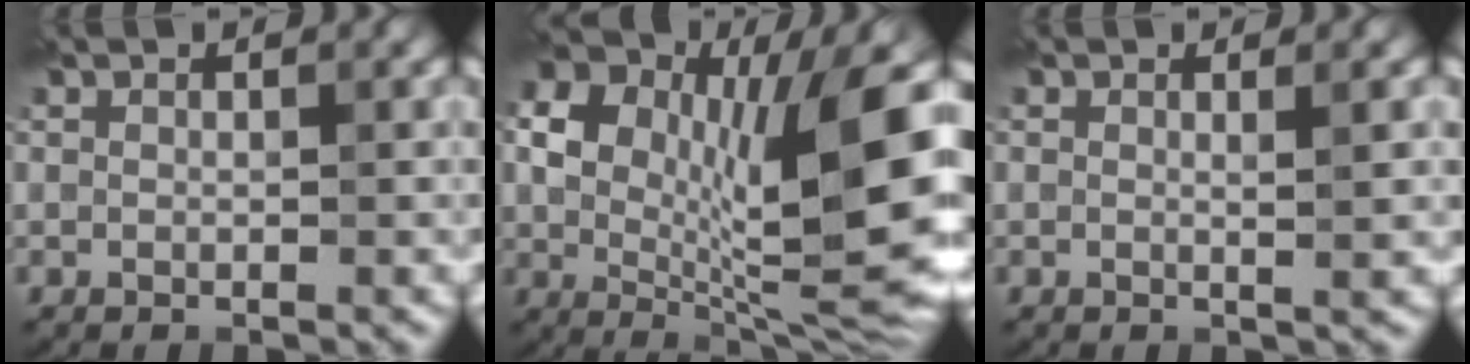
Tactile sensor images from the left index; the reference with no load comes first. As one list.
[{"total": 14.1, "force": [2.1, 7.1, 12.0], "torque": [-0.186, -0.004, 0.032]}, {"total": 1.6, "force": [0.3, 0.4, 1.5], "torque": [-0.019, 0.000, 0.000]}]